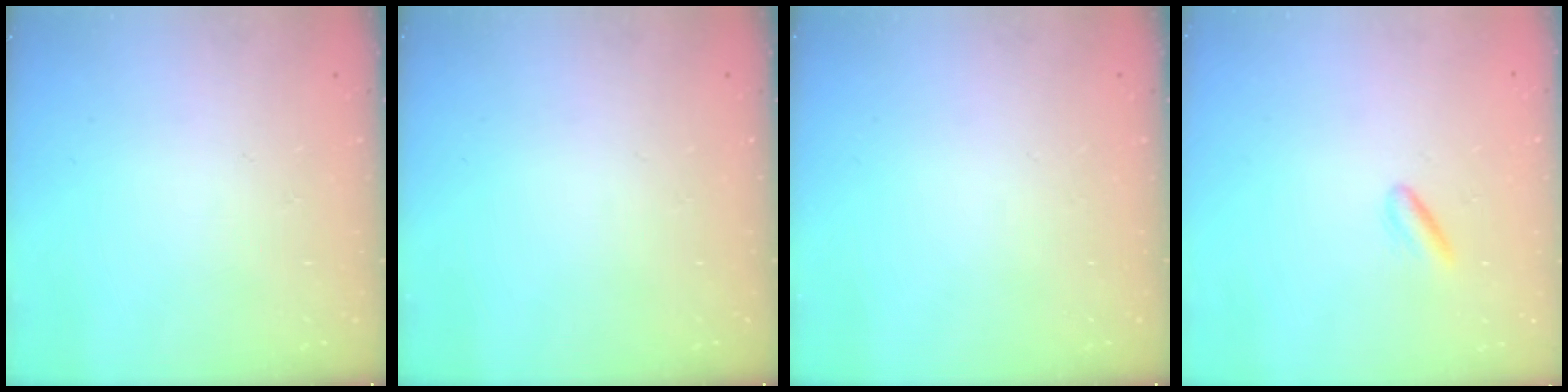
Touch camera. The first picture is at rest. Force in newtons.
{"total": 0.0}
{"total": 0.0}
{"total": 2.1, "press": 1.9, "slide": 0.9}